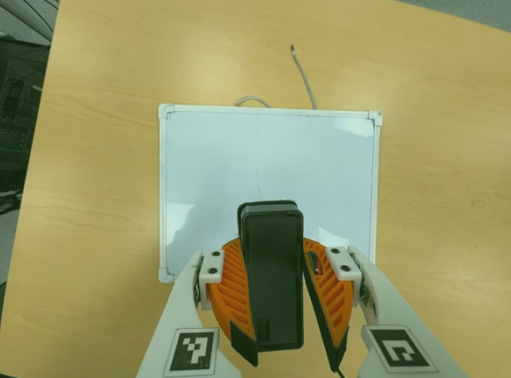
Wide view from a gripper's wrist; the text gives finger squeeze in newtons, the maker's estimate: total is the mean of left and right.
{"total": 10.0, "left": 10.4, "right": 9.6}